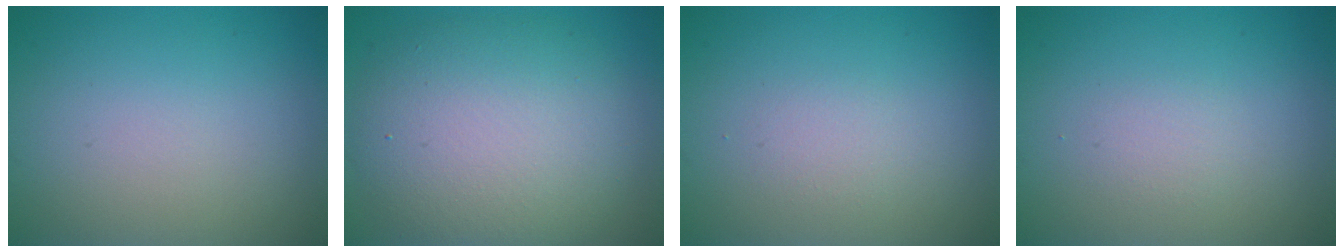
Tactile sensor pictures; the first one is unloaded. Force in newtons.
{"total": 9.0, "press": 9.0, "slide": 0.2}
{"total": 1.1, "press": 1.1, "slide": 0.0}
{"total": 1.0, "press": 1.0, "slide": 0.0}